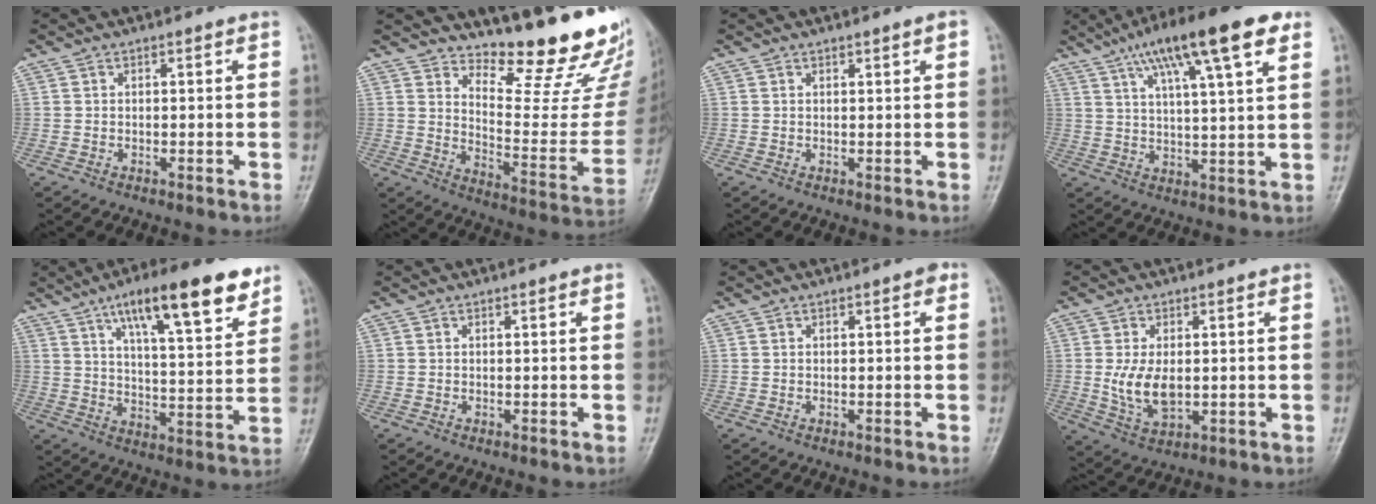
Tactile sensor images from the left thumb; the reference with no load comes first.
{"total": 18.8, "force": [16.2, 4.8, 8.2], "torque": [-0.068, -0.154, 0.220]}
{"total": 1.2, "force": [0.7, 0.2, 1.0], "torque": [-0.014, -0.002, 0.009]}
{"total": 17.4, "force": [9.4, 3.6, 14.2], "torque": [-0.217, -0.004, 0.149]}
{"total": 17.7, "force": [10.8, 4.7, 13.2], "torque": [-0.174, -0.042, 0.169]}
{"total": 0.0}
{"total": 1.3, "force": [0.6, 0.5, 1.1], "torque": [-0.011, 0.002, 0.005]}
{"total": 7.4, "force": [0.2, 4.3, 6.0], "torque": [-0.108, -0.013, 0.014]}